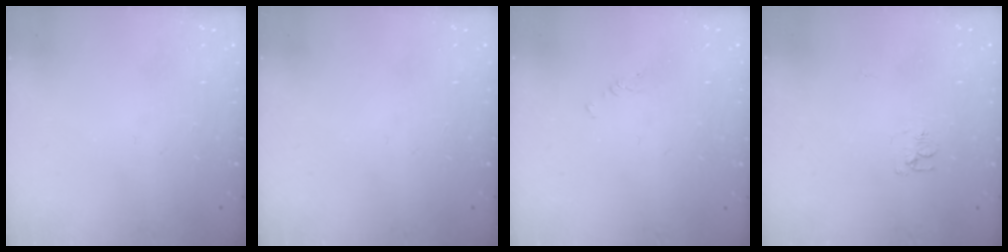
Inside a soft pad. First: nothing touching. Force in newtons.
{"total": 0.0}
{"total": 1.2, "press": 1.2, "slide": 0.2}
{"total": 5.5, "press": 5.5, "slide": 0.4}